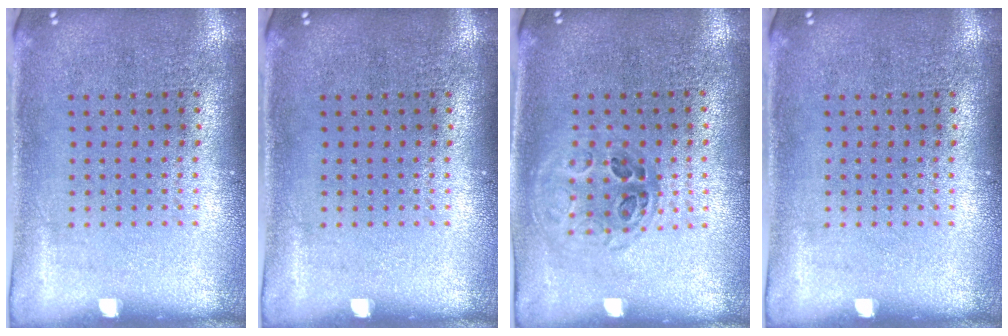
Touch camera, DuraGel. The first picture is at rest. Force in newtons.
{"total": 0.0}
{"total": 1.0, "press": 0.9, "slide": 0.3}
{"total": 0.0}